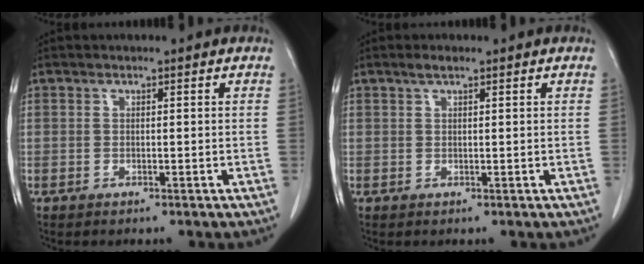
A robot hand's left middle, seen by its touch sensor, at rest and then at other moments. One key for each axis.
{"total": 1.3, "fx": 1.0, "fy": 0.2, "fz": 0.9, "tx": -0.022, "ty": 0.004, "tz": 0.020}